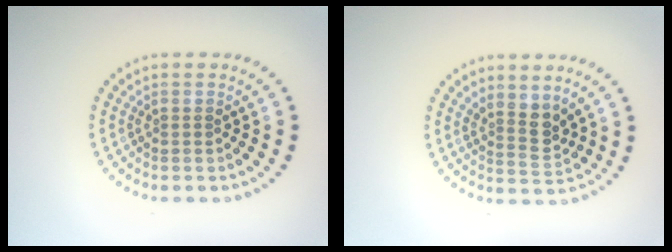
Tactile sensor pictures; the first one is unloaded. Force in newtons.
{"total": 2.6, "press": 2.0, "slide": 1.6}